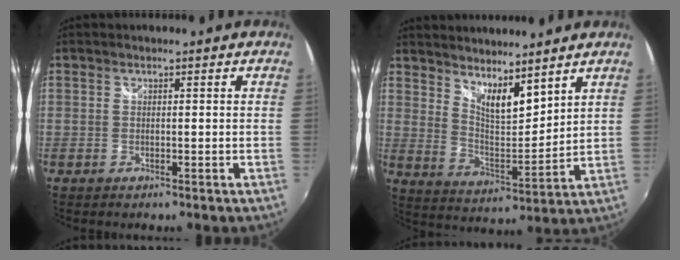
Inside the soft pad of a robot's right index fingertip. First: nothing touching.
{"total": 9.4, "force": [7.3, 2.5, 5.3], "torque": [-0.083, -0.010, 0.132]}